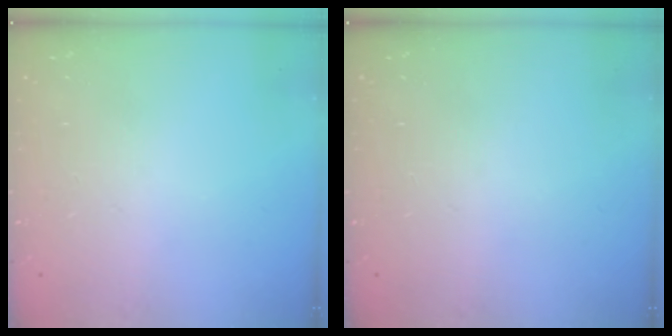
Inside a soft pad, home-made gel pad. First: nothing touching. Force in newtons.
{"total": 0.0}